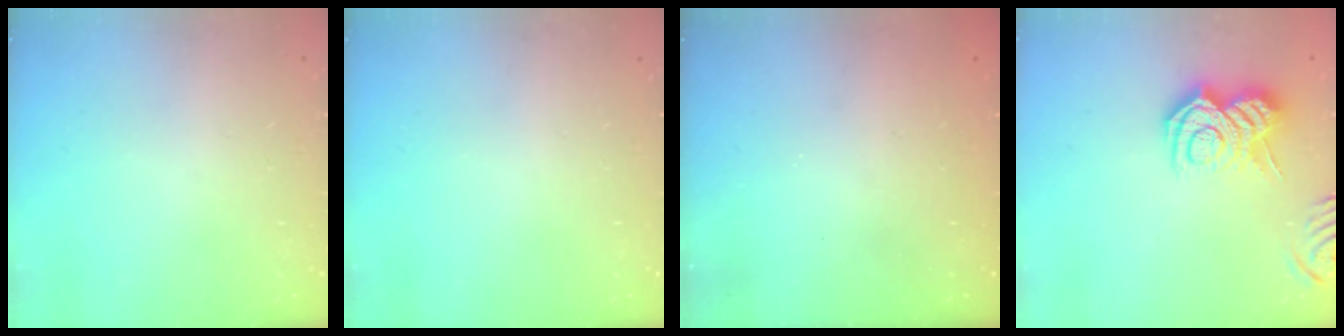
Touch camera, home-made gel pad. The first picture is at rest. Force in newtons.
{"total": 0.0}
{"total": 2.3, "press": 2.2, "slide": 0.8}
{"total": 11.4, "press": 11.4, "slide": 0.6}